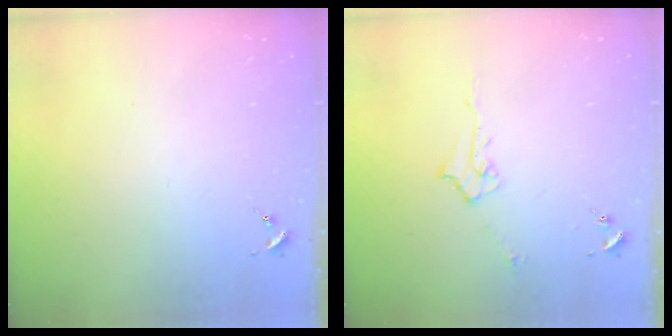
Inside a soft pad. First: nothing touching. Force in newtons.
{"total": 5.1, "press": 5.0, "slide": 0.6}